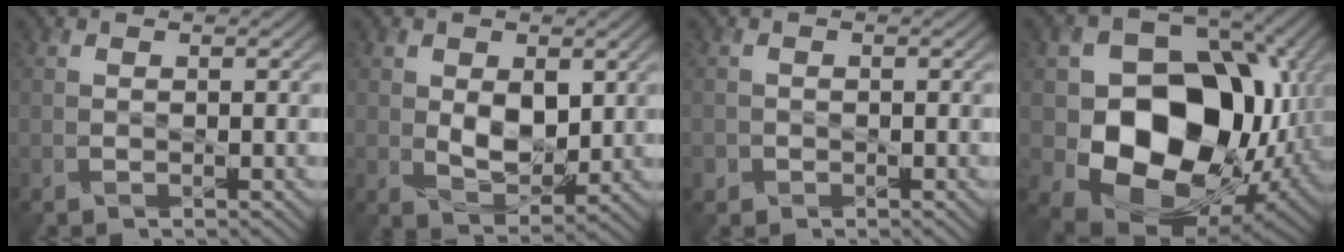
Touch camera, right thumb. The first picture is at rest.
{"total": 5.8, "force": [0.7, 3.7, 4.4], "torque": [-0.084, -0.012, 0.020]}
{"total": 1.0, "force": [-0.6, 0.8, -0.1], "torque": [0.007, -0.009, -0.013]}
{"total": 17.3, "force": [-1.2, 13.3, 11.0], "torque": [-0.172, -0.056, -0.006]}